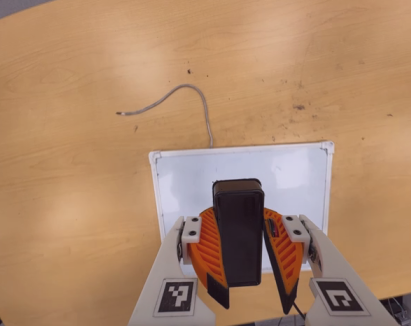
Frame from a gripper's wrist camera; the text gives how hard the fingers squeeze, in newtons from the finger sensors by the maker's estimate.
{"total": 10.7, "left": 10.2, "right": 11.3}